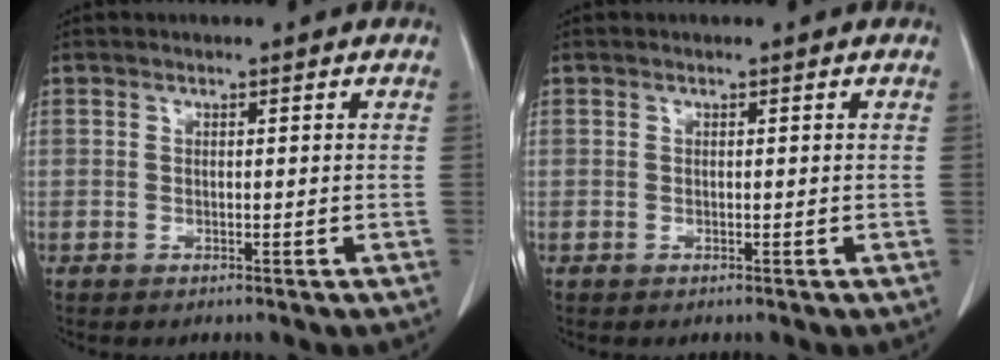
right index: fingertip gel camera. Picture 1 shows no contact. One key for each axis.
{"total": 0.0}